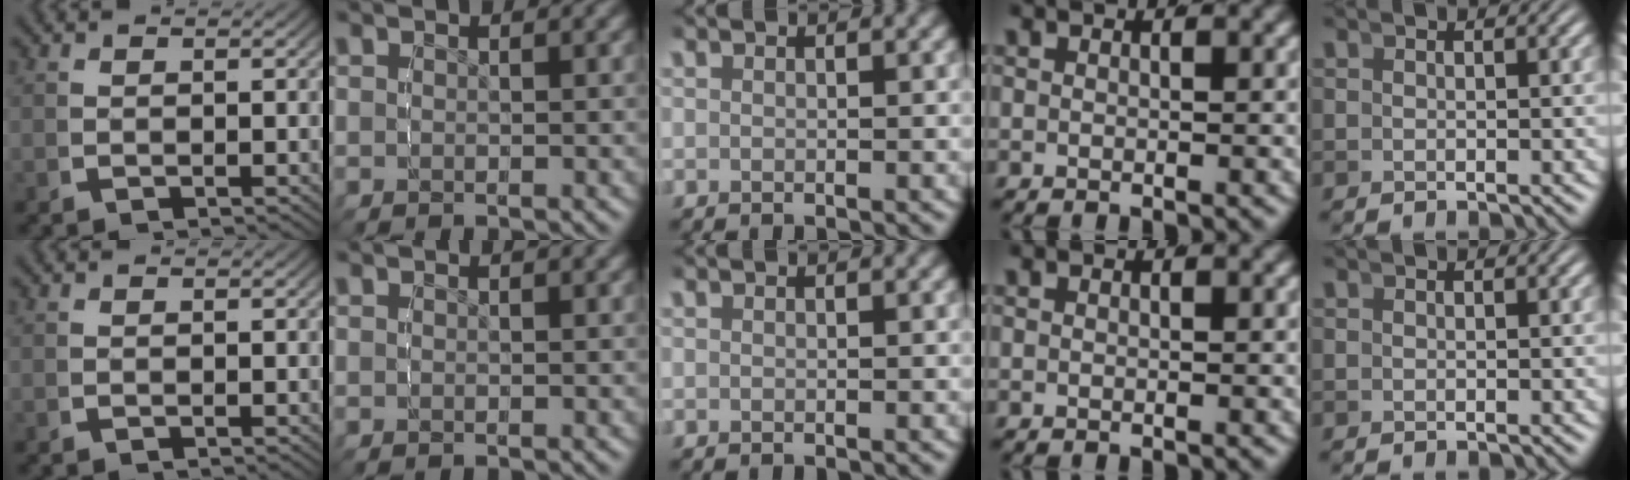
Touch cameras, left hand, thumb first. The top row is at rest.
{}